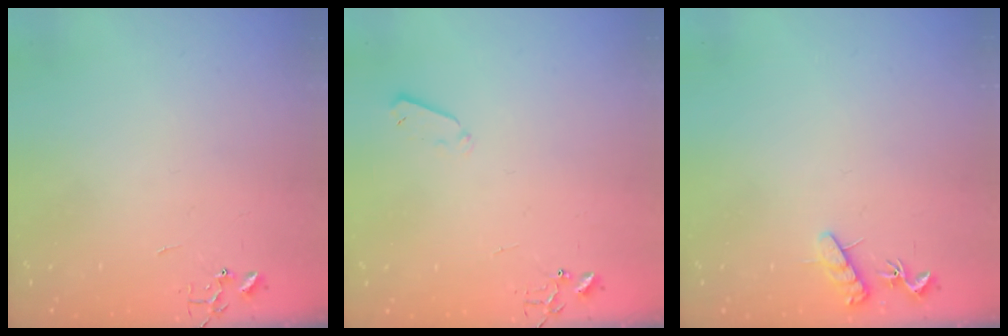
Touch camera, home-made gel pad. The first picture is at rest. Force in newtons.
{"total": 4.1, "press": 4.0, "slide": 0.8}
{"total": 8.1, "press": 8.1, "slide": 0.6}